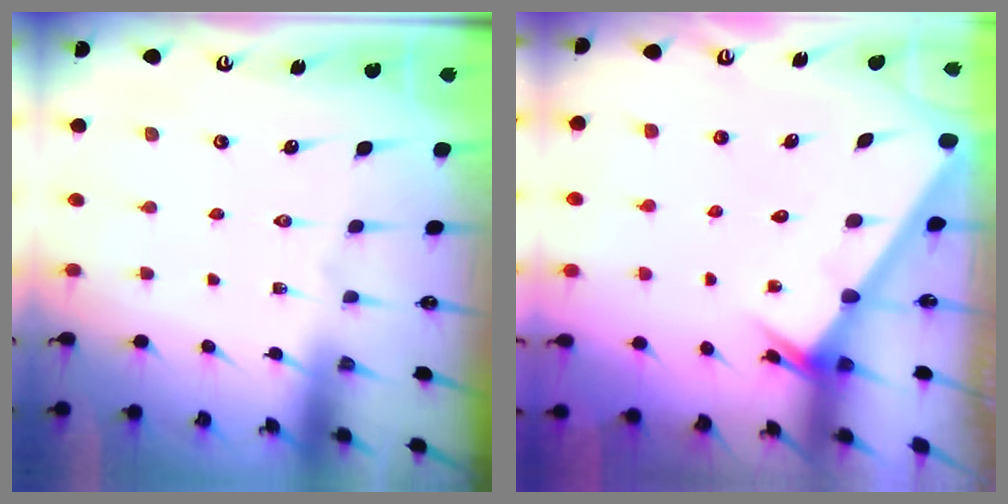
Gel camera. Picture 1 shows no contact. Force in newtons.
{"total": 2.7, "press": 2.7, "slide": 0.1}